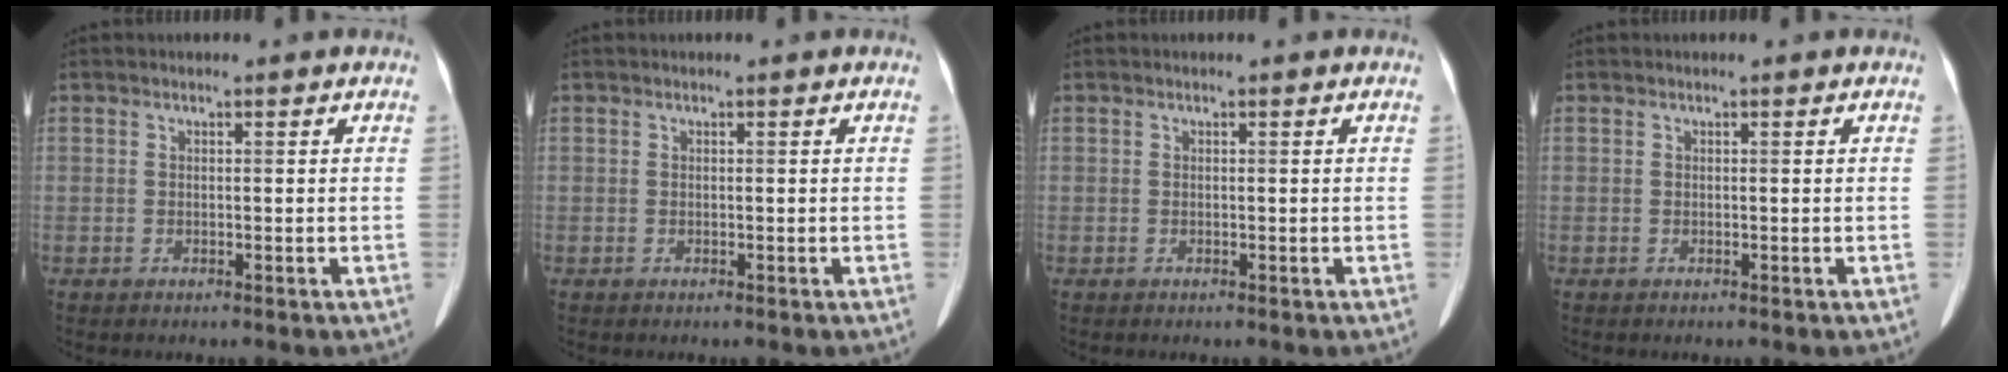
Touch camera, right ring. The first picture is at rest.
{"total": 0.0}
{"total": 0.0}
{"total": 0.0}